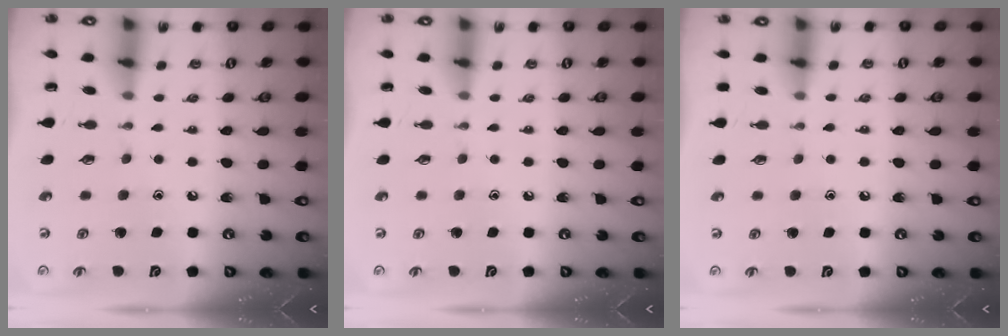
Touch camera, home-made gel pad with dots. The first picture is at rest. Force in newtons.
{"total": 0.0}
{"total": 3.4, "press": 3.4, "slide": 0.5}